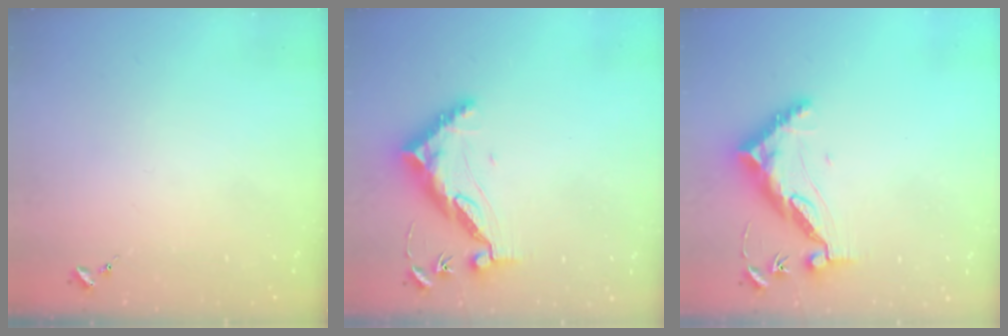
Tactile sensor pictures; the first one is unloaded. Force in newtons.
{"total": 10.7, "press": 10.6, "slide": 0.9}
{"total": 10.7, "press": 10.6, "slide": 0.9}